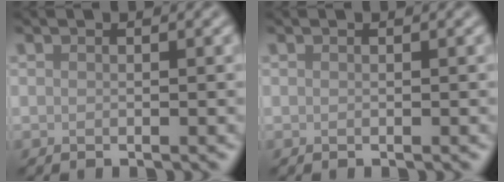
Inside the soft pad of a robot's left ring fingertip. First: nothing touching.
{"total": 0.0}